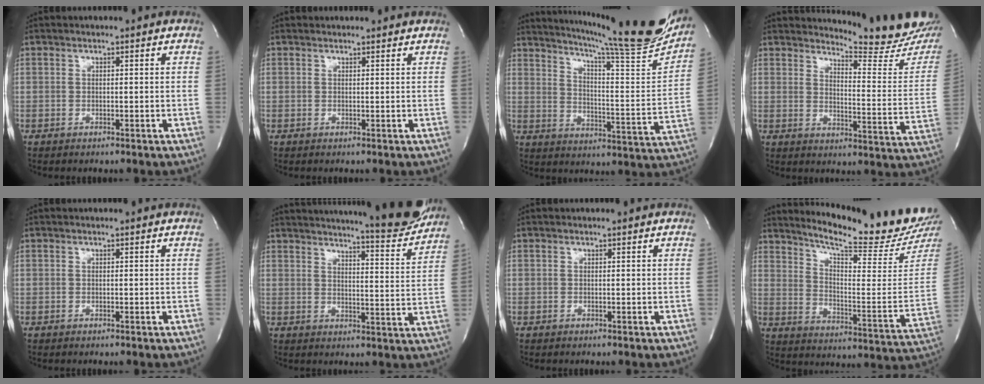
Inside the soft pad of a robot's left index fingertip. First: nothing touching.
{"total": 2.5, "force": [2.5, 0.5, 0.3], "torque": [-0.011, 0.014, 0.026]}
{"total": 24.2, "force": [21.4, 0.4, 11.3], "torque": [-0.176, -0.077, 0.278]}
{"total": 16.9, "force": [16.5, 0.5, 3.5], "torque": [-0.041, -0.127, 0.184]}
{"total": 0.0}
{"total": 18.1, "force": [17.0, 0.7, 6.3], "torque": [-0.093, -0.057, 0.208]}
{"total": 0.0}
{"total": 20.1, "force": [18.8, -0.1, 7.0], "torque": [-0.120, -0.104, 0.249]}